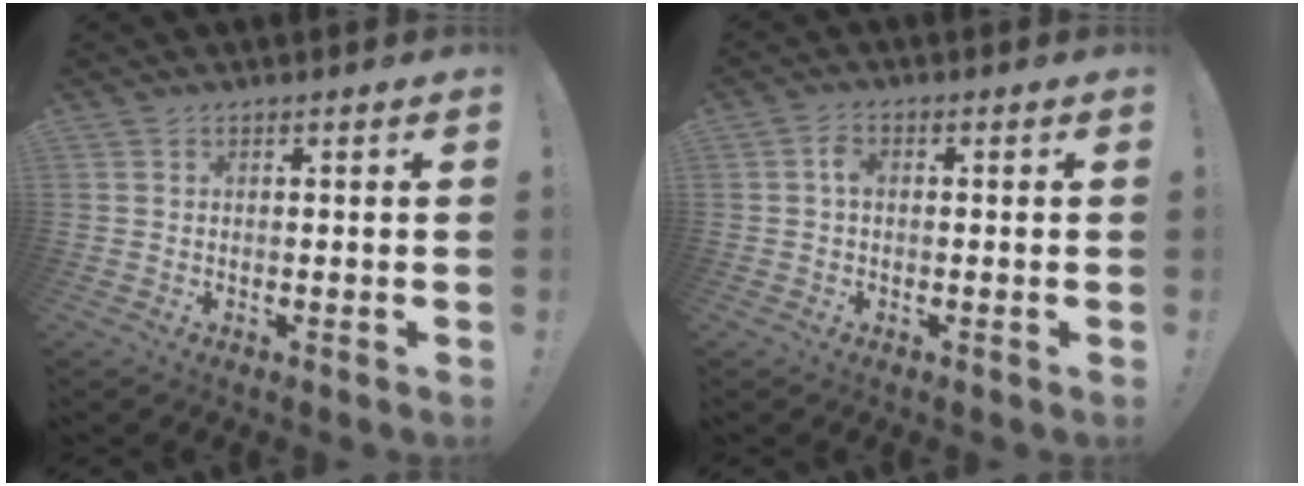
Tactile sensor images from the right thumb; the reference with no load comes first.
{"total": 2.5, "force": [0.0, 1.5, 2.0], "torque": [-0.031, 0.005, -0.003]}